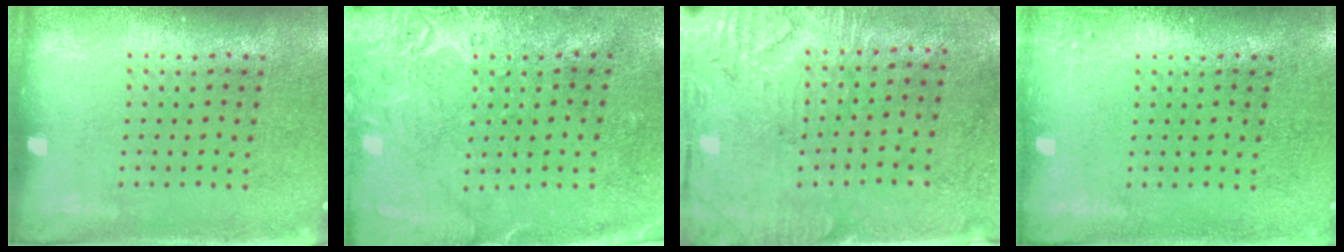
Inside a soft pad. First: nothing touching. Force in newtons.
{"total": 2.8, "press": 2.2, "slide": 1.7}
{"total": 3.0, "press": 2.5, "slide": 1.7}
{"total": 0.8, "press": 0.8, "slide": 0.2}